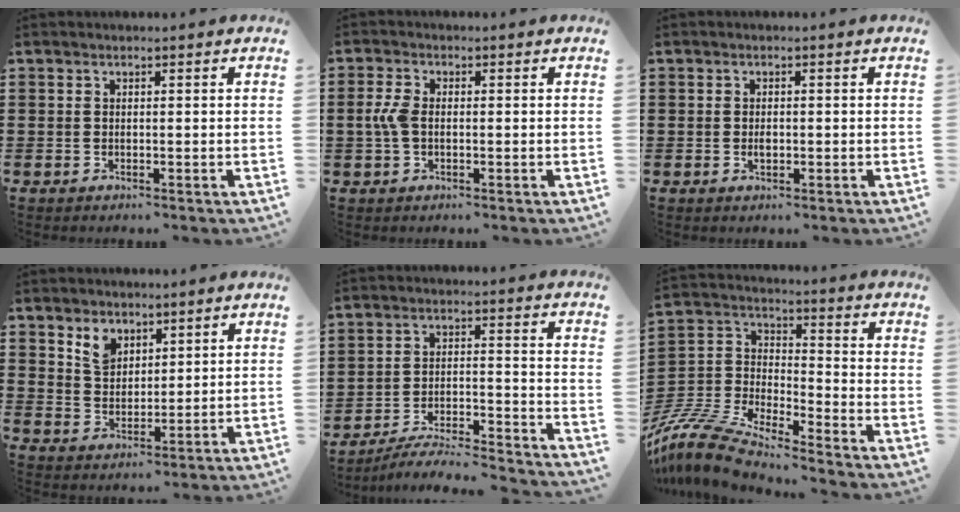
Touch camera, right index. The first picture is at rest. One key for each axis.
{"total": 3.9, "fx": -0.3, "fy": 2.1, "fz": 3.2, "tx": -0.092, "ty": -0.005, "tz": -0.015}
{"total": 1.2, "fx": -0.1, "fy": 0.8, "fz": 1.0, "tx": -0.019, "ty": 0.003, "tz": -0.003}
{"total": 4.7, "fx": 3.2, "fy": 3.0, "fz": 1.5, "tx": -0.035, "ty": 0.007, "tz": 0.060}
{"total": 5.9, "fx": -5.5, "fy": 0.4, "fz": 2.1, "tx": -0.039, "ty": -0.003, "tz": -0.109}
{"total": 9.9, "fx": -9.3, "fy": 1.2, "fz": 3.4, "tx": -0.100, "ty": -0.001, "tz": -0.197}